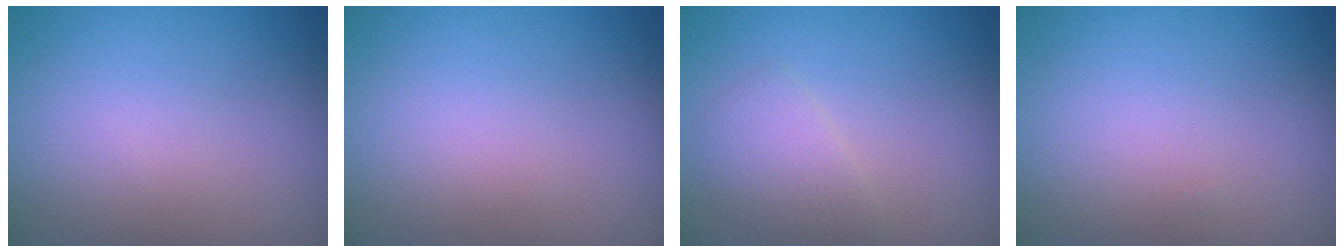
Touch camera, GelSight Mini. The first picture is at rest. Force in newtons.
{"total": 0.0}
{"total": 2.2, "press": 2.2, "slide": 0.0}
{"total": 0.0}